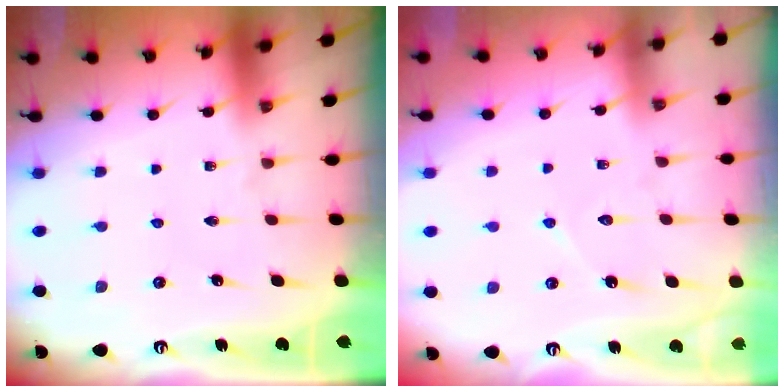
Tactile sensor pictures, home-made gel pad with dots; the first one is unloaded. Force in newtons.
{"total": 5.3, "press": 5.3, "slide": 0.3}